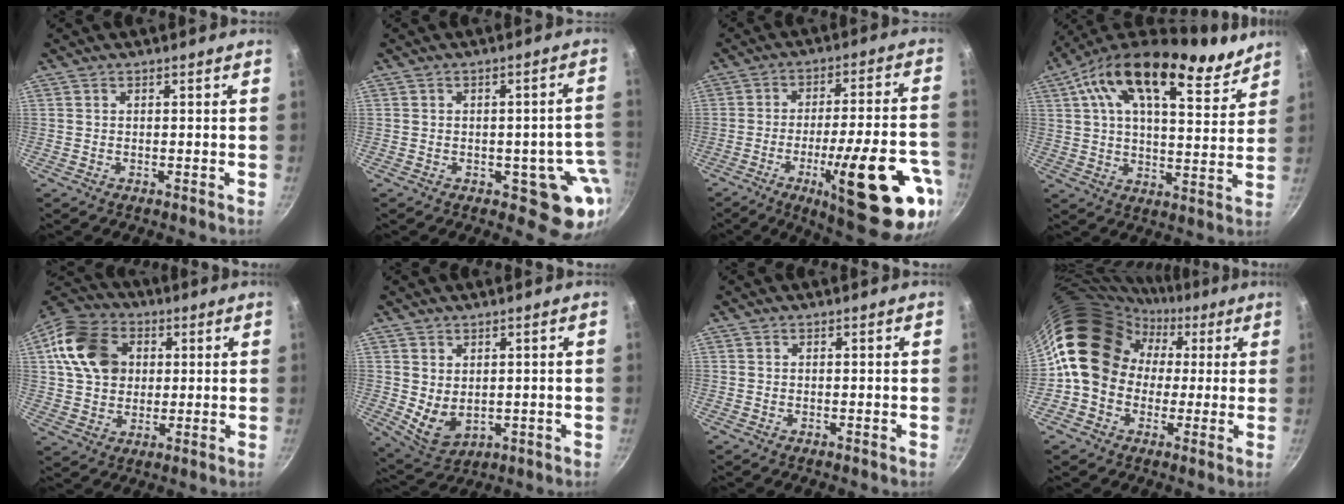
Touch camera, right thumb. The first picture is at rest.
{"total": 9.6, "force": [-2.7, 5.9, 7.1], "torque": [-0.014, 0.020, -0.029]}
{"total": 24.3, "force": [-9.8, 6.2, 21.4], "torque": [-0.264, 0.025, -0.134]}
{"total": 19.4, "force": [12.8, 7.8, 12.3], "torque": [-0.177, -0.043, 0.200]}
{"total": 15.5, "force": [3.8, 12.1, 9.0], "torque": [-0.143, 0.009, 0.059]}
{"total": 6.4, "force": [0.8, 4.8, 4.2], "torque": [-0.058, -0.023, 0.034]}
{"total": 0.0}
{"total": 17.9, "force": [1.2, 15.5, 9.0], "torque": [-0.113, 0.051, 0.011]}